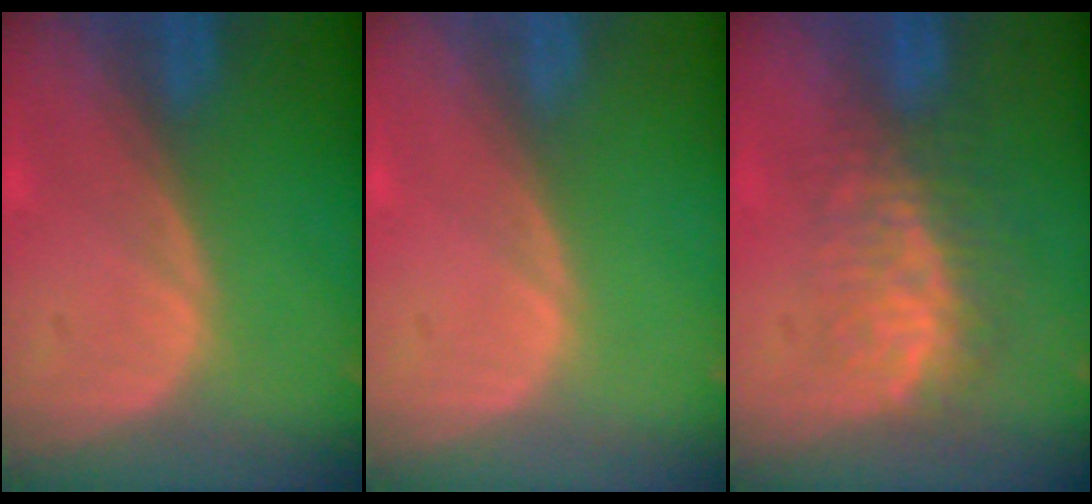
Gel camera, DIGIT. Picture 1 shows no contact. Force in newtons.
{"total": 0.0}
{"total": 8.0, "press": 7.3, "slide": 3.3}